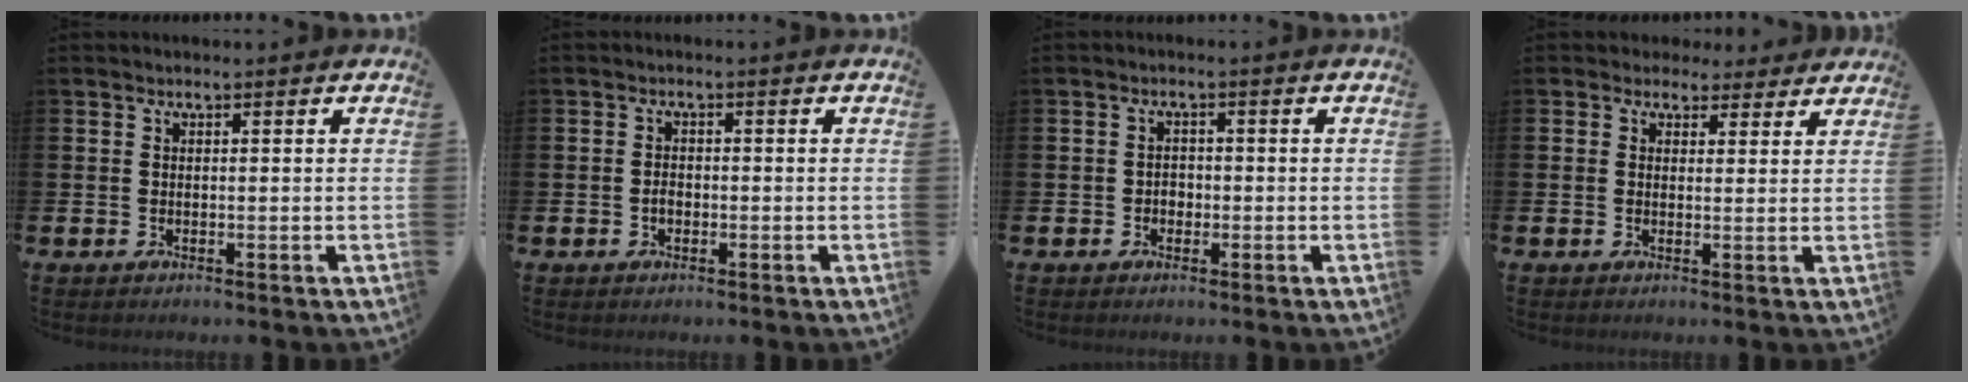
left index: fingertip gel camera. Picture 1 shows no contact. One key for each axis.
{"total": 1.5, "fx": -0.5, "fy": 1.0, "fz": 0.9, "tx": -0.016, "ty": 0.004, "tz": -0.011}
{"total": 1.6, "fx": -0.5, "fy": 1.4, "fz": 0.5, "tx": -0.004, "ty": 0.001, "tz": -0.014}
{"total": 3.0, "fx": 2.5, "fy": 1.8, "fz": -0.1, "tx": -0.002, "ty": -0.006, "tz": 0.042}